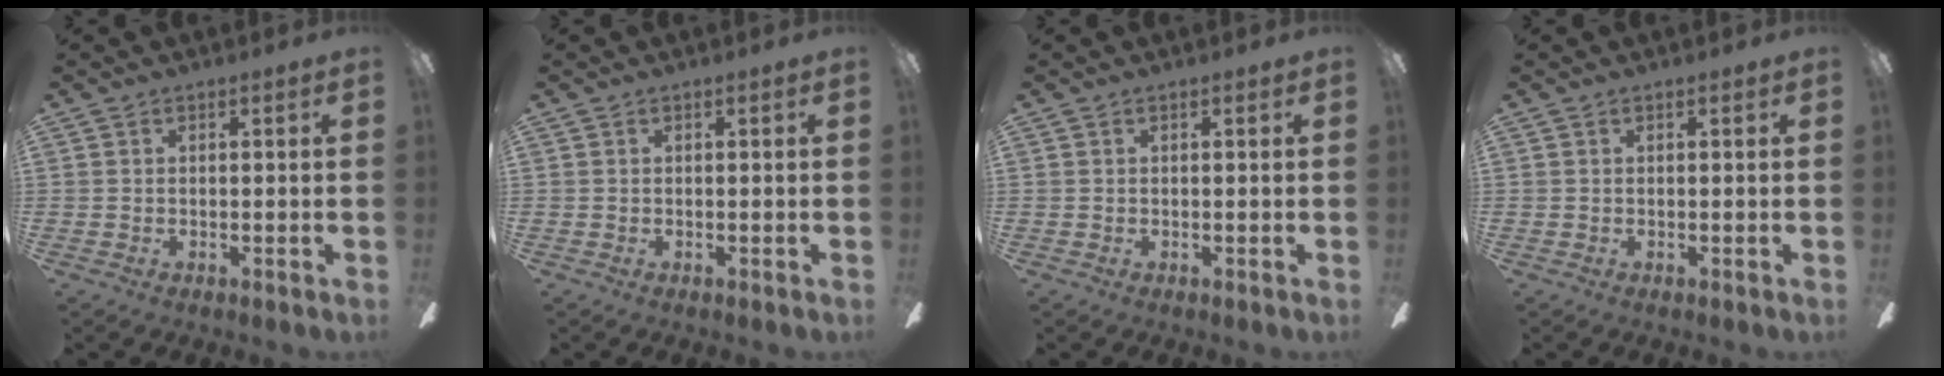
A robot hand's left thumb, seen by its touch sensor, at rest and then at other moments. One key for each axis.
{"total": 0.0}
{"total": 0.0}
{"total": 0.0}